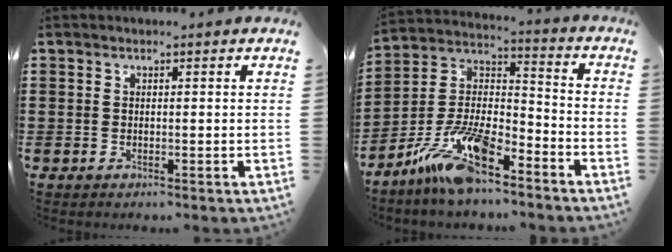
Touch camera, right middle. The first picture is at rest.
{"total": 13.3, "force": [-9.8, 3.6, 8.3], "torque": [-0.178, 0.023, -0.191]}